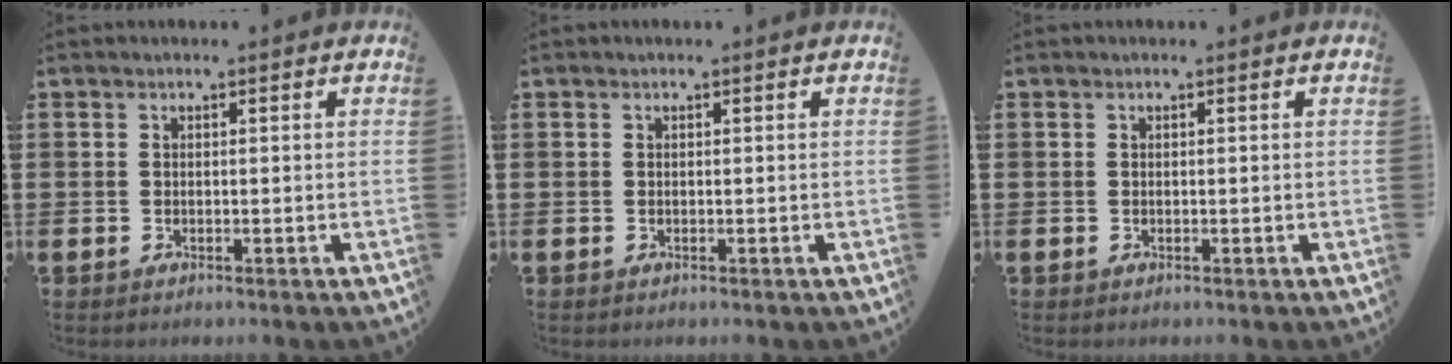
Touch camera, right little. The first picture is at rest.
{"total": 0.0}
{"total": 0.0}